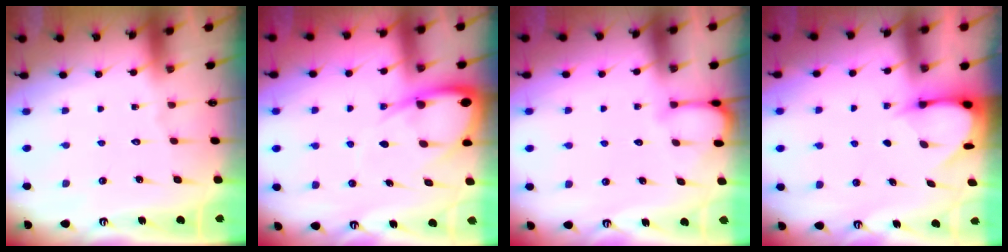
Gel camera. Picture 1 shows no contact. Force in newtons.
{"total": 9.2, "press": 9.2, "slide": 0.9}
{"total": 2.8, "press": 2.8, "slide": 0.1}
{"total": 3.7, "press": 3.7, "slide": 0.3}